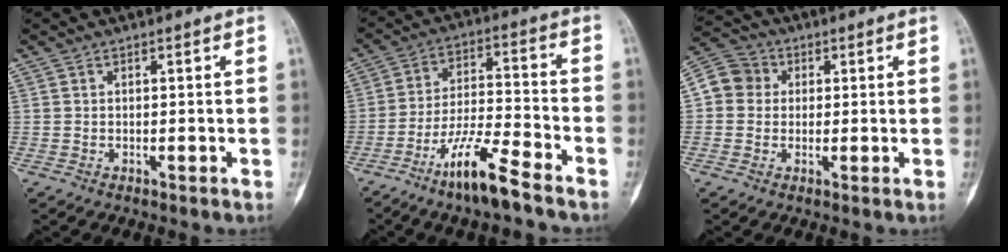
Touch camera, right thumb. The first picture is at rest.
{"total": 11.6, "force": [-8.1, 1.9, 8.0], "torque": [-0.151, 0.052, -0.151]}
{"total": 7.2, "force": [0.8, 6.7, 2.5], "torque": [-0.026, 0.014, 0.002]}